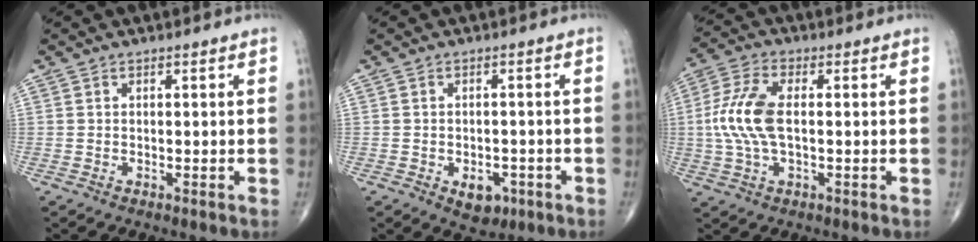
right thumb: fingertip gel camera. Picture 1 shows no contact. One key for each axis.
{"total": 4.9, "fx": -2.1, "fy": 3.2, "fz": 3.0, "tx": -0.022, "ty": 0.009, "tz": -0.020}
{"total": 10.0, "fx": 0.1, "fy": 4.8, "fz": 8.8, "tx": -0.208, "ty": 0.015, "tz": 0.000}